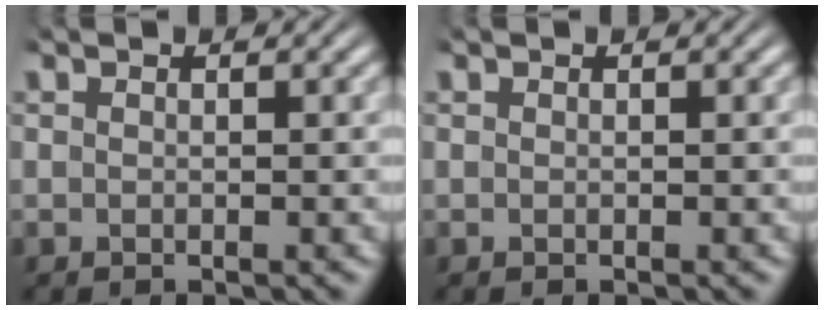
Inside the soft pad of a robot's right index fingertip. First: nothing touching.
{"total": 0.0}